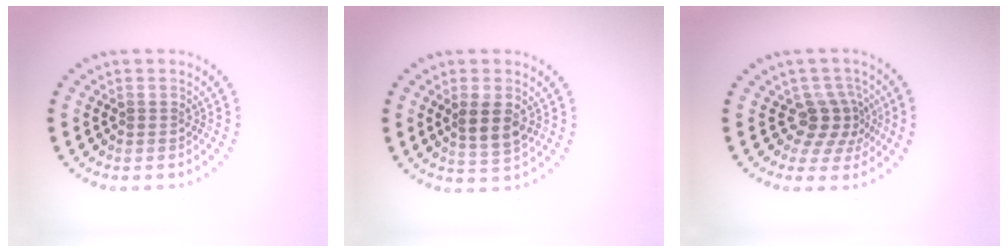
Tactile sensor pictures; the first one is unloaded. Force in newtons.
{"total": 3.0, "press": 2.8, "slide": 1.0}
{"total": 3.2, "press": 2.4, "slide": 2.2}